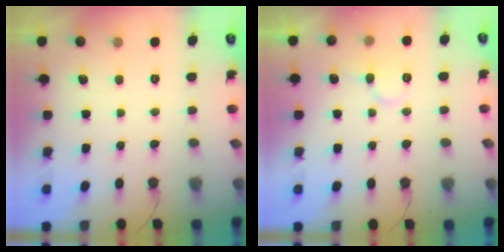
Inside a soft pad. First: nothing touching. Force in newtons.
{"total": 7.8, "press": 7.8, "slide": 0.9}